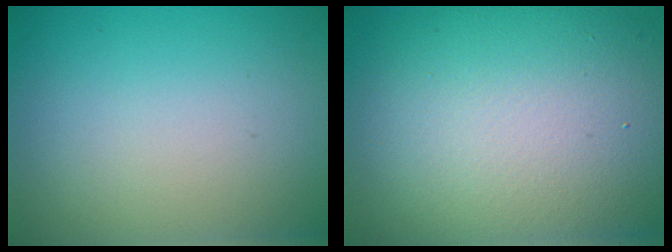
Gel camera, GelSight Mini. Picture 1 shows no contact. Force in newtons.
{"total": 14.4, "press": 14.4, "slide": 0.7}